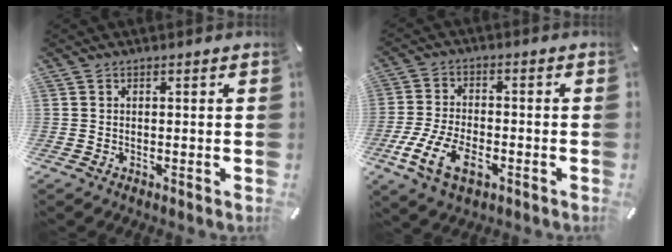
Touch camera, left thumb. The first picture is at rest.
{"total": 11.2, "force": [-4.7, 6.0, 8.2], "torque": [-0.182, 0.003, -0.087]}